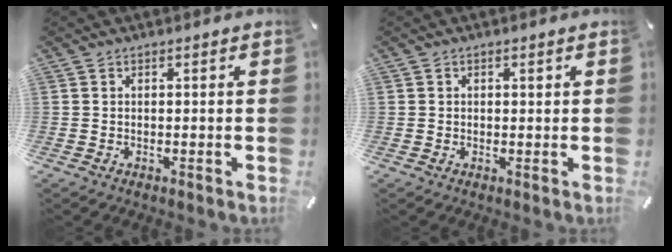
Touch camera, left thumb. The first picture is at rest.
{"total": 0.8, "force": [0.2, 0.7, 0.2], "torque": [-0.004, 0.005, 0.003]}